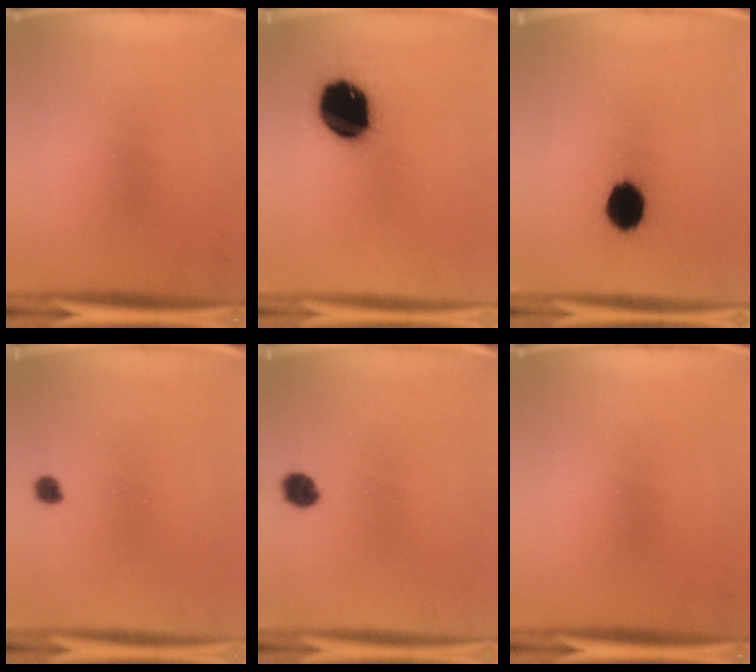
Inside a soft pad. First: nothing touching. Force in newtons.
{"total": 19.7}
{"total": 10.5}
{"total": 1.8}
{"total": 3.8}
{"total": 0.0}